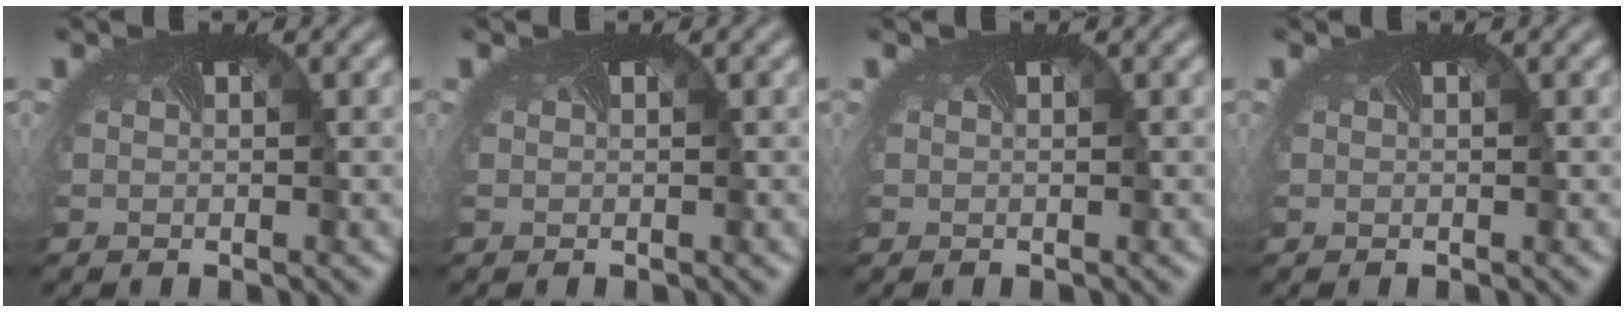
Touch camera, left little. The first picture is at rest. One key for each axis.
{"total": 0.0}
{"total": 0.0}
{"total": 0.0}